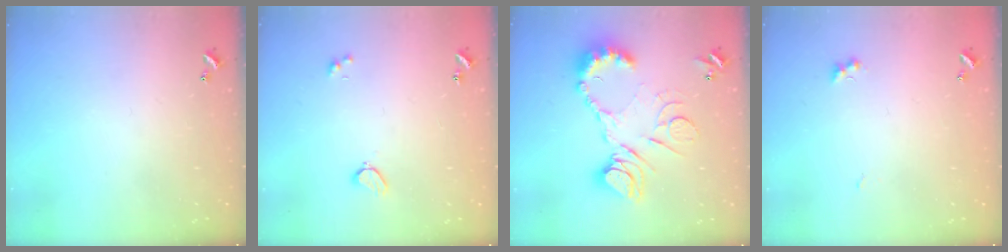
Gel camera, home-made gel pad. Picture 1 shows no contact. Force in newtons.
{"total": 2.3, "press": 2.2, "slide": 0.7}
{"total": 17.5, "press": 17.4, "slide": 1.8}
{"total": 2.7, "press": 2.6, "slide": 0.7}